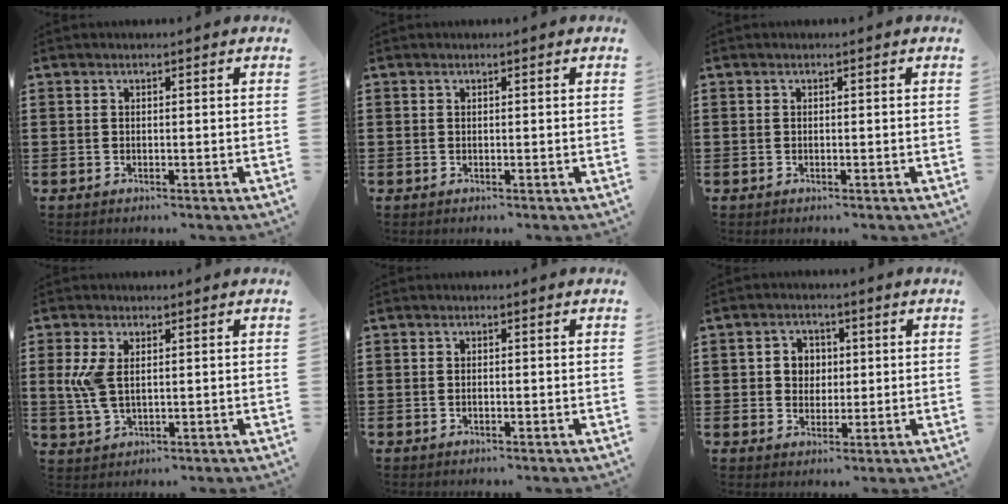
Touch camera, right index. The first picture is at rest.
{"total": 0.0}
{"total": 0.0}
{"total": 5.3, "force": [0.8, 2.7, 4.4], "torque": [-0.112, 0.000, 0.008]}
{"total": 0.6, "force": [-0.2, 0.2, 0.5], "torque": [-0.012, -0.003, -0.004]}
{"total": 3.8, "force": [0.3, 3.5, 1.4], "torque": [-0.041, 0.013, 0.002]}